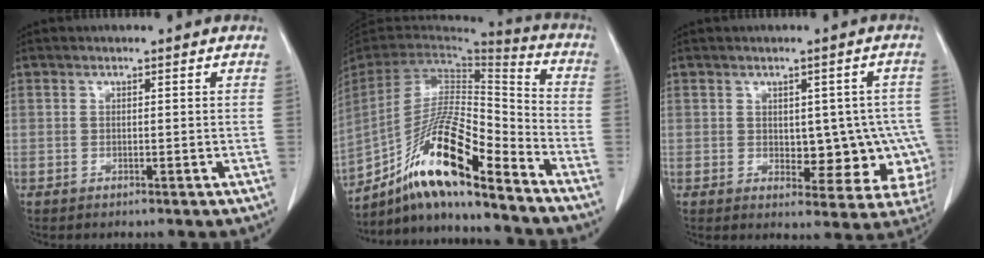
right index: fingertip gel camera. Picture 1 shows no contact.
{"total": 18.1, "force": [-12.8, 1.8, 12.6], "torque": [-0.254, -0.005, -0.231]}
{"total": 9.9, "force": [-1.1, 5.6, 8.1], "torque": [-0.073, 0.015, 0.000]}